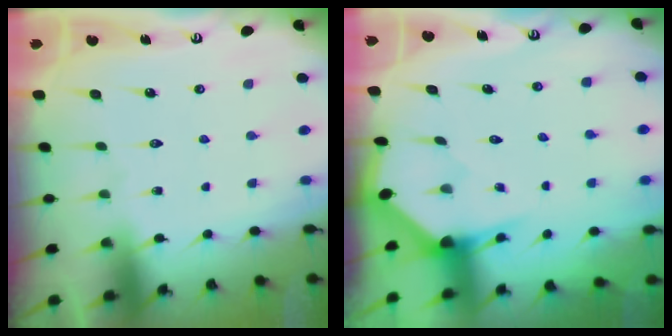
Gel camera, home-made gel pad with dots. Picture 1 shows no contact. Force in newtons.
{"total": 2.7, "press": 2.7, "slide": 0.2}